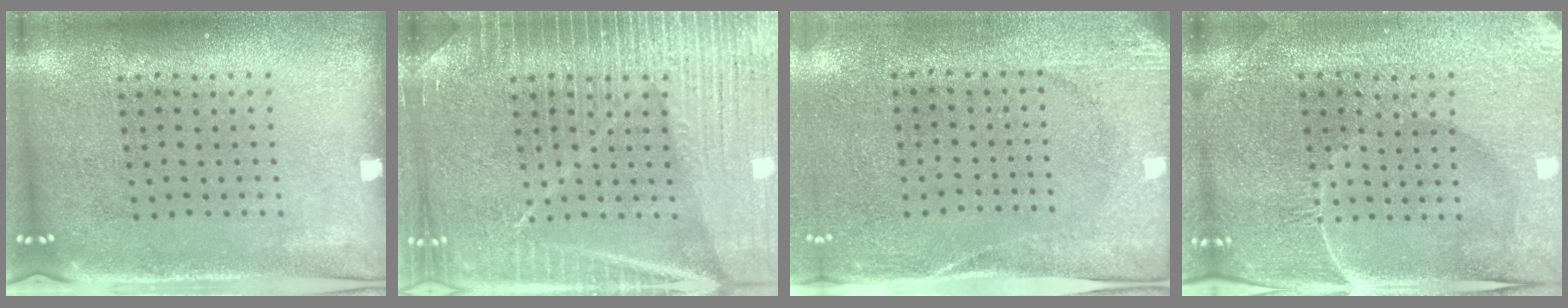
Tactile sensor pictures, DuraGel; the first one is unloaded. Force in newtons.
{"total": 6.8, "press": 6.7, "slide": 0.8}
{"total": 2.6, "press": 2.1, "slide": 1.6}
{"total": 4.3, "press": 4.2, "slide": 1.1}